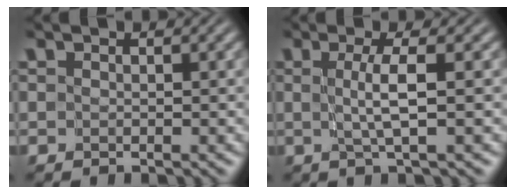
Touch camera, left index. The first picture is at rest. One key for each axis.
{"total": 2.7, "fx": 0.0, "fy": 0.2, "fz": 2.7, "tx": -0.050, "ty": -0.003, "tz": -0.001}